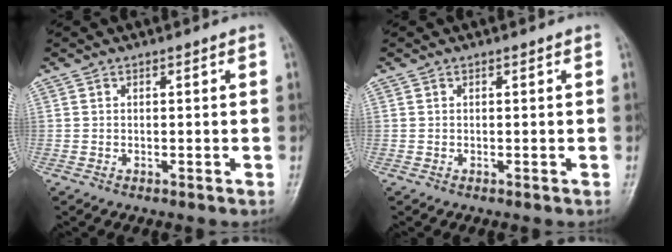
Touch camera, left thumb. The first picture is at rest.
{"total": 0.0}